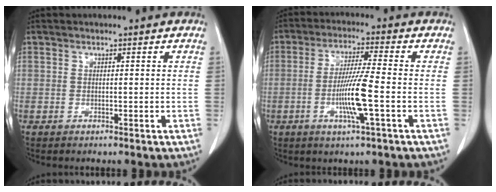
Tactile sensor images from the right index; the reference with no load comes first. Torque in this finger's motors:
{"motor_torque": [1.74, -0.18, 0.81, 0.12]}